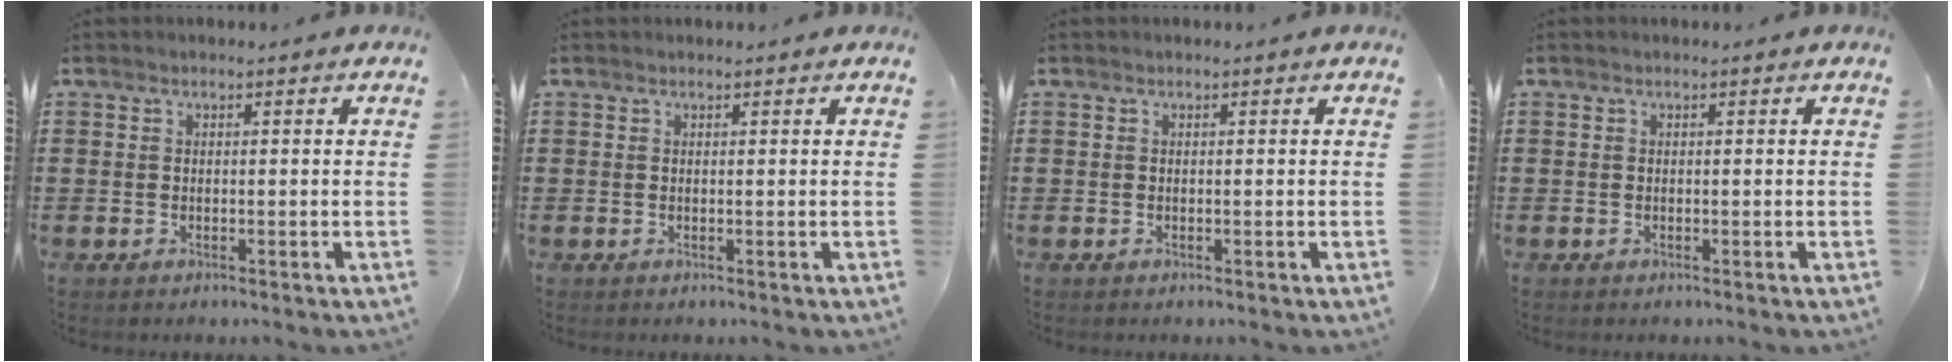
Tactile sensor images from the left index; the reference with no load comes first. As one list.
[{"total": 0.0}, {"total": 0.0}, {"total": 0.0}]